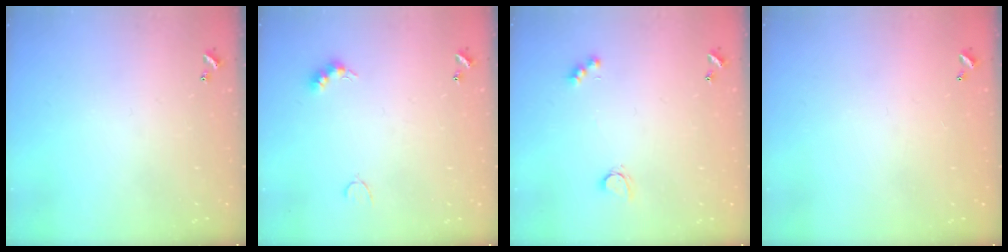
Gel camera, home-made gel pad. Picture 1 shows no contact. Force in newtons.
{"total": 4.9, "press": 4.8, "slide": 0.8}
{"total": 2.9, "press": 2.9, "slide": 0.5}
{"total": 2.9, "press": 2.9, "slide": 0.1}